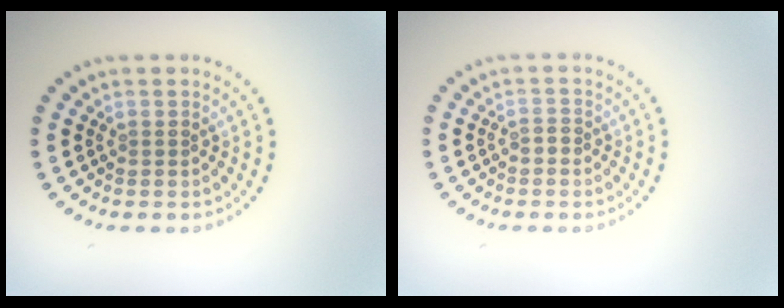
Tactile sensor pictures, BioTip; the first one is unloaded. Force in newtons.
{"total": 0.8, "press": 0.8, "slide": 0.2}